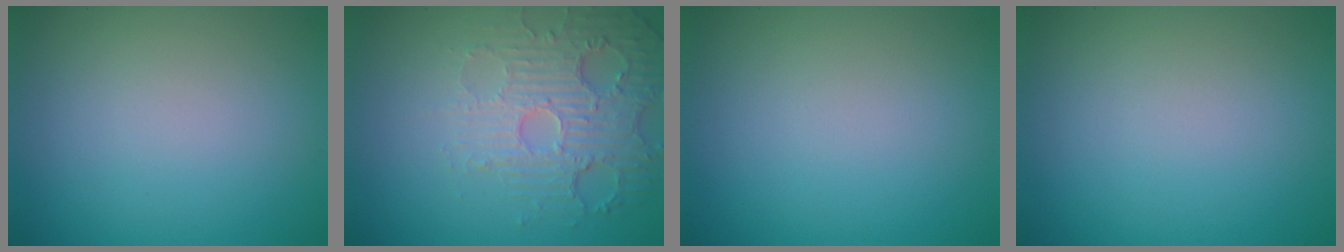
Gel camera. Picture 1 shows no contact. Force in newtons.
{"total": 5.5, "press": 3.7, "slide": 4.1}
{"total": 0.0}
{"total": 0.0}